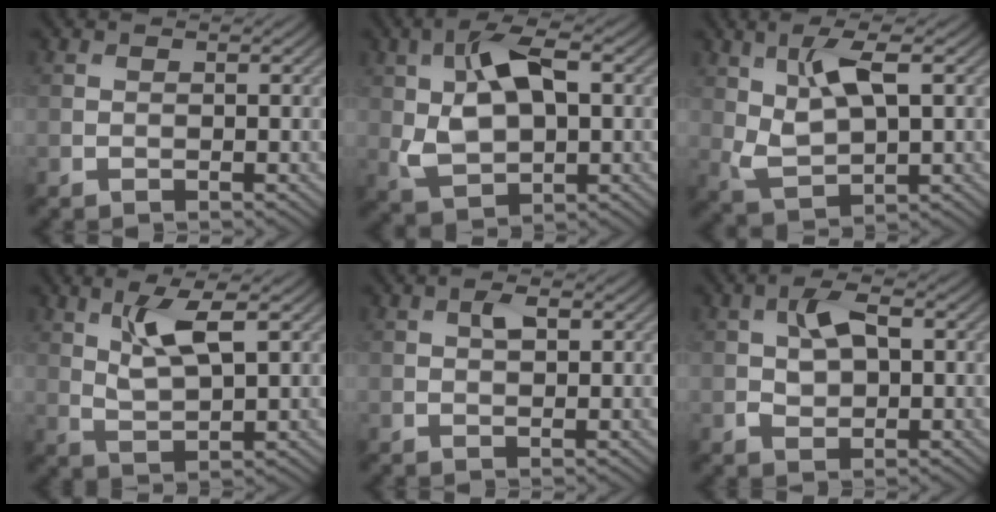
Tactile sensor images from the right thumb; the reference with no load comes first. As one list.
[{"total": 9.6, "force": [1.7, 5.4, 7.8], "torque": [-0.168, 0.002, 0.029]}, {"total": 7.2, "force": [2.5, 3.1, 6.0], "torque": [-0.128, -0.001, 0.051]}, {"total": 5.9, "force": [2.6, 1.7, 5.1], "torque": [-0.110, -0.005, 0.051]}, {"total": 1.8, "force": [0.6, 0.9, 1.5], "torque": [-0.028, 0.001, 0.010]}, {"total": 4.5, "force": [0.7, 2.7, 3.6], "torque": [-0.073, 0.003, 0.011]}]